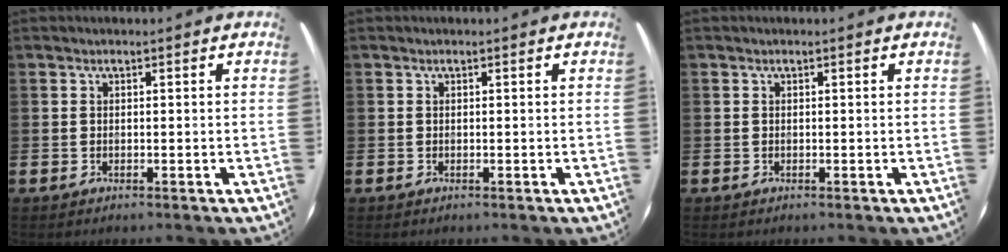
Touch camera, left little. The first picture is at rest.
{"total": 0.0}
{"total": 0.0}